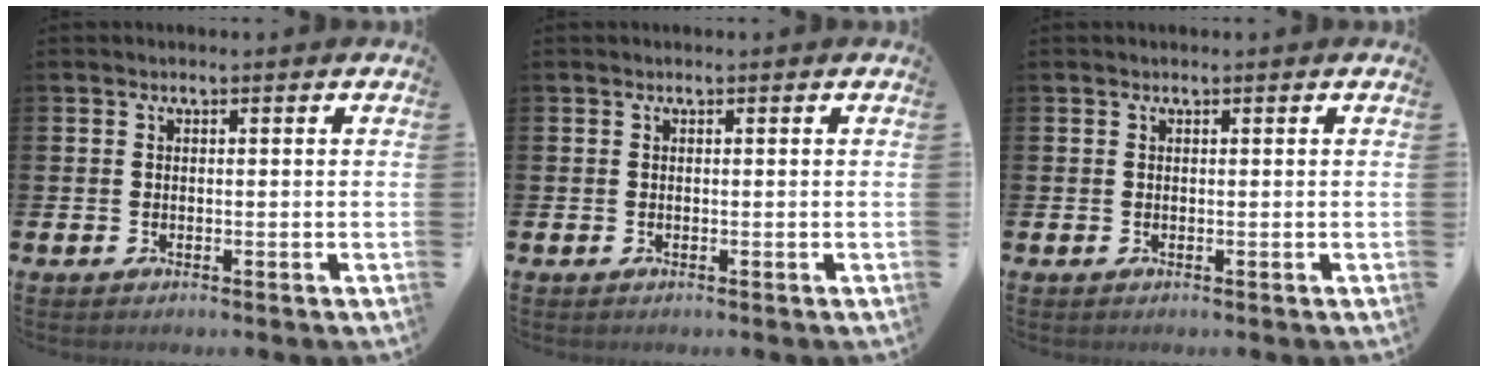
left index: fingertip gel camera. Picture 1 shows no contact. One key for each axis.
{"total": 0.0}
{"total": 0.0}